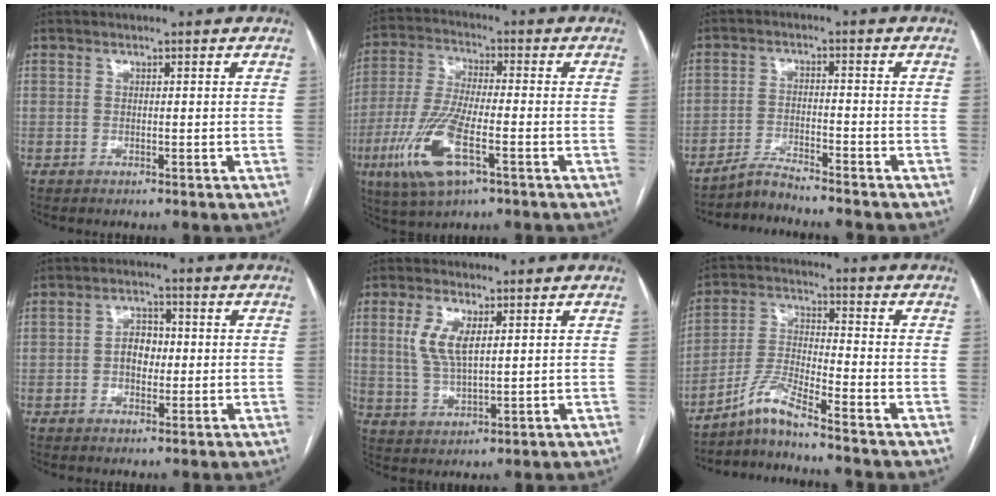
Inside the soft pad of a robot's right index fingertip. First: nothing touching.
{"total": 12.7, "force": [-5.2, 2.9, 11.1], "torque": [-0.246, -0.019, -0.096]}
{"total": 4.3, "force": [-4.2, -0.7, 0.7], "torque": [-0.015, -0.019, -0.076]}
{"total": 4.1, "force": [-0.3, 2.8, 3.0], "torque": [-0.052, 0.014, -0.005]}
{"total": 6.3, "force": [2.1, 2.3, 5.5], "torque": [-0.121, 0.004, 0.049]}
{"total": 6.5, "force": [-5.6, -1.1, 3.0], "torque": [-0.075, -0.013, -0.112]}